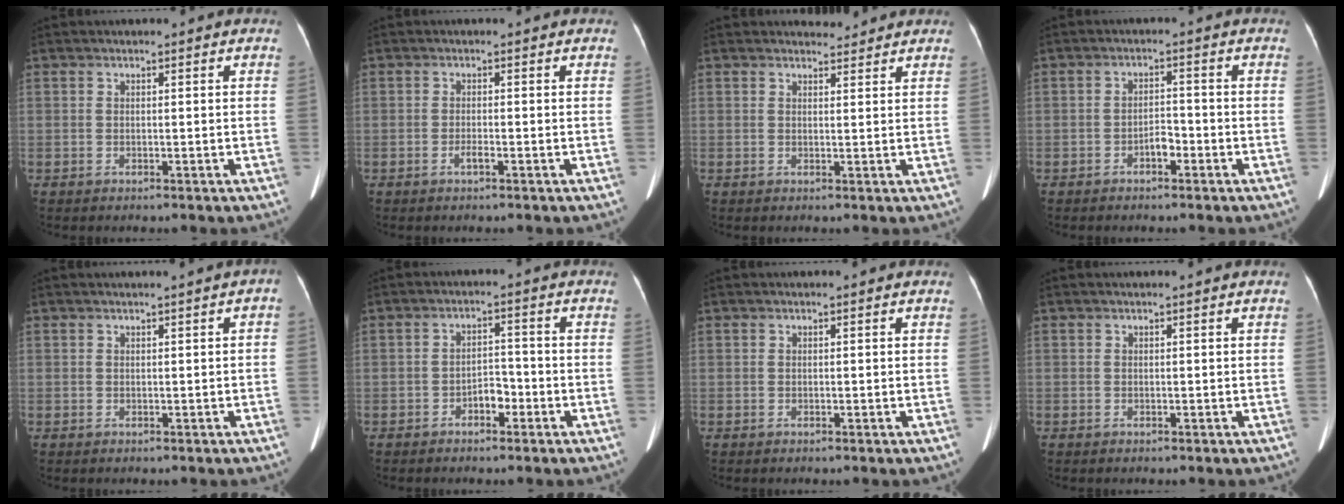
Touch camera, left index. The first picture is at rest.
{"total": 1.0, "force": [-0.8, 0.1, 0.7], "torque": [-0.018, -0.003, -0.015]}
{"total": 2.4, "force": [2.3, 0.5, 0.0], "torque": [-0.006, -0.002, 0.029]}
{"total": 2.5, "force": [-1.6, 1.1, 1.5], "torque": [-0.024, 0.003, -0.030]}
{"total": 1.1, "force": [0.3, 0.4, 1.0], "torque": [-0.008, 0.013, 0.006]}
{"total": 3.0, "force": [-1.9, 1.6, 1.8], "torque": [-0.028, 0.006, -0.035]}
{"total": 0.0}
{"total": 0.0}